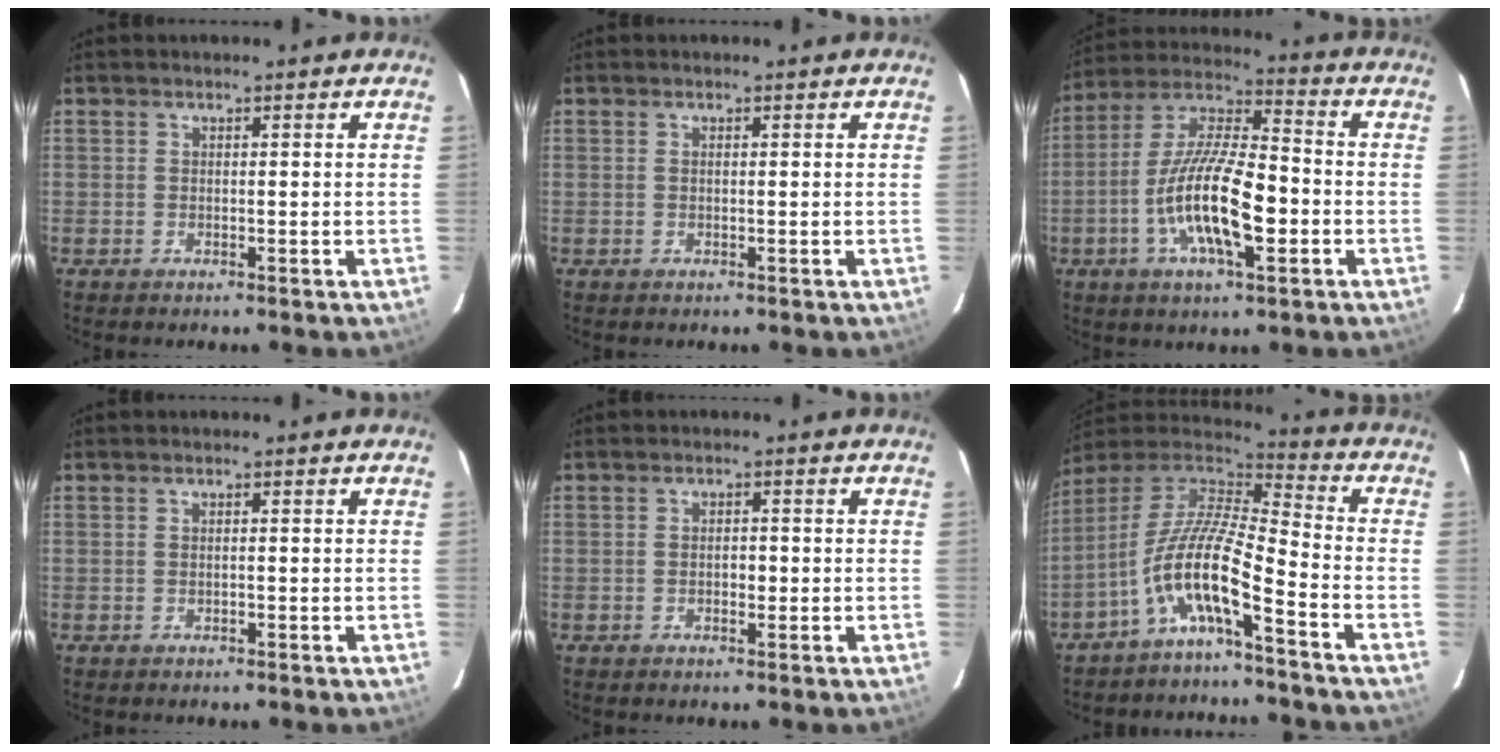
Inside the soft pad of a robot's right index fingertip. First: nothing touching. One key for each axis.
{"total": 0.0}
{"total": 15.9, "fx": -4.4, "fy": 5.0, "fz": 14.5, "tx": -0.283, "ty": -0.006, "tz": -0.085}
{"total": 0.0}
{"total": 1.6, "fx": -0.4, "fy": 1.1, "fz": 1.1, "tx": -0.020, "ty": 0.003, "tz": -0.006}
{"total": 12.1, "fx": -6.5, "fy": 1.7, "fz": 10.0, "tx": -0.194, "ty": 0.006, "tz": -0.130}